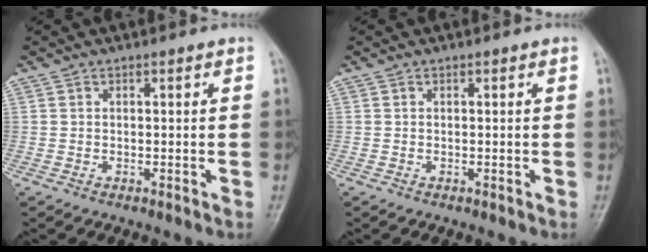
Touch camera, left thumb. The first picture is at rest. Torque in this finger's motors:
{"motor_torque": [-0.01, 0.01, 0.00, 0.00, 0.00]}